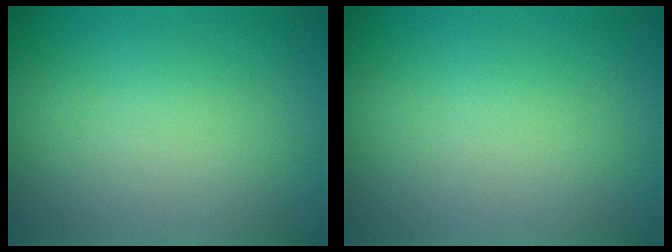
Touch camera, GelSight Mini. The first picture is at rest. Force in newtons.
{"total": 0.0}